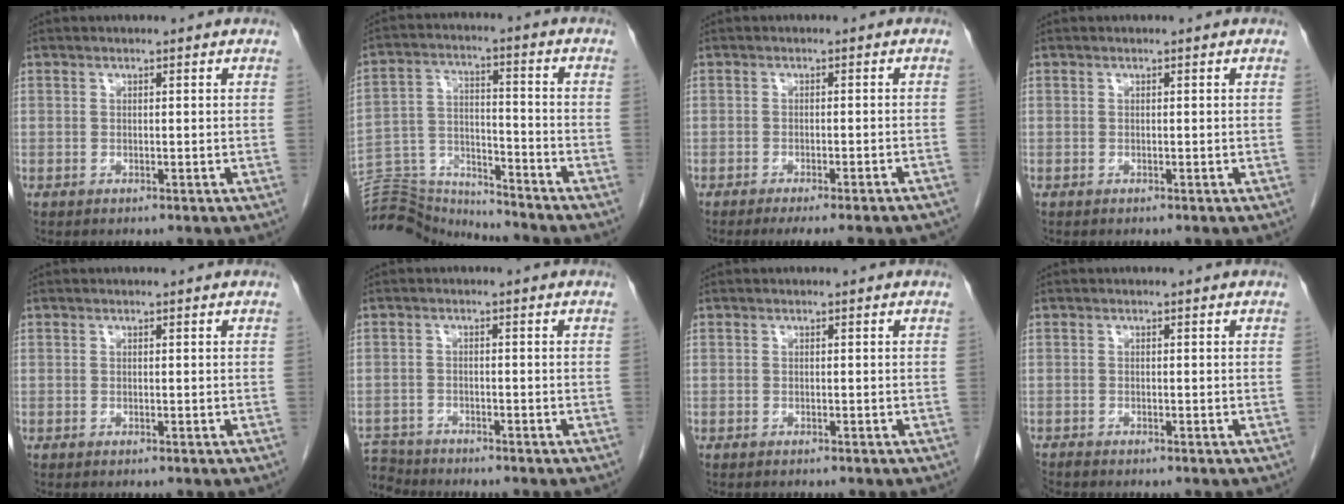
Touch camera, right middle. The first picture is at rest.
{"total": 12.8, "force": [-12.7, 1.1, 0.7], "torque": [-0.016, 0.036, -0.216]}
{"total": 11.0, "force": [-9.6, 0.9, 5.3], "torque": [-0.052, -0.007, -0.112]}
{"total": 0.0}
{"total": 0.0}
{"total": 5.1, "force": [-4.9, 1.2, -0.4], "torque": [0.009, -0.004, -0.092]}
{"total": 0.6, "force": [-0.6, 0.1, 0.2], "torque": [-0.006, -0.001, -0.008]}
{"total": 0.8, "force": [-0.8, -0.2, 0.0], "torque": [-0.006, -0.004, -0.018]}